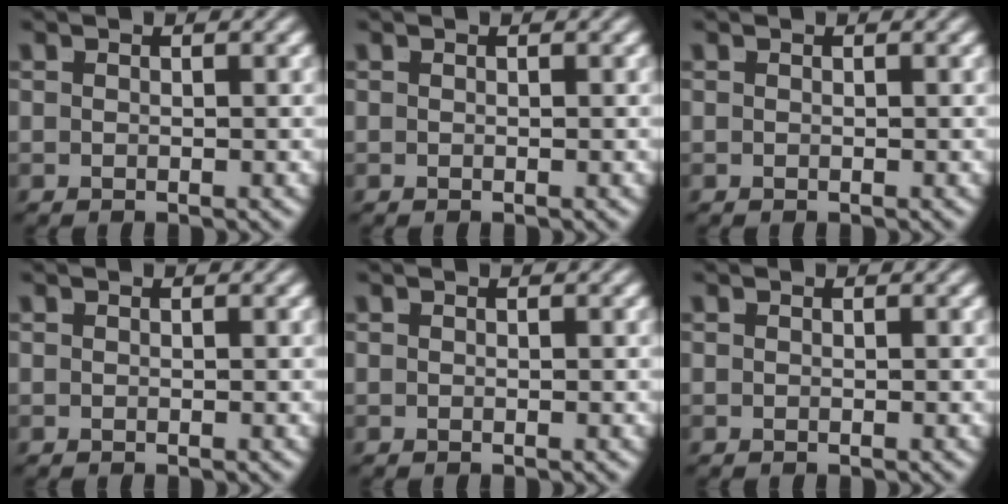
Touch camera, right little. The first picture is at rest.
{"total": 0.0}
{"total": 0.0}
{"total": 0.0}
{"total": 0.0}
{"total": 0.0}